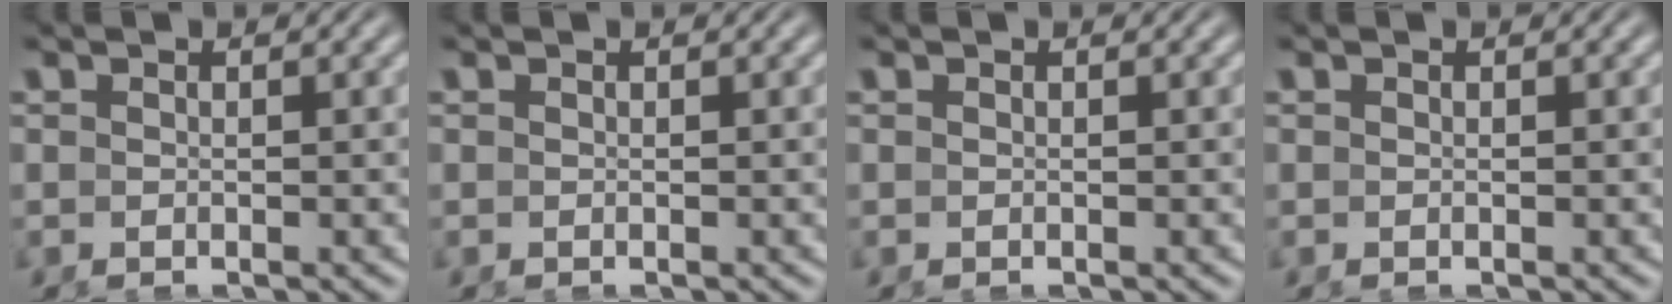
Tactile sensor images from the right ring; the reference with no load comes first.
{"total": 0.0}
{"total": 0.0}
{"total": 0.0}